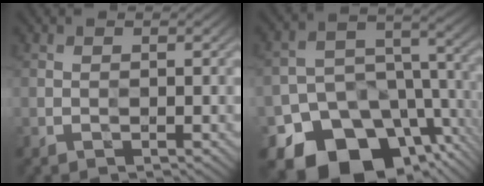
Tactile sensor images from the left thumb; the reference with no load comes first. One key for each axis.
{"total": 16.5, "fx": -10.2, "fy": 11.0, "fz": 6.8, "tx": -0.124, "ty": -0.035, "tz": -0.144}